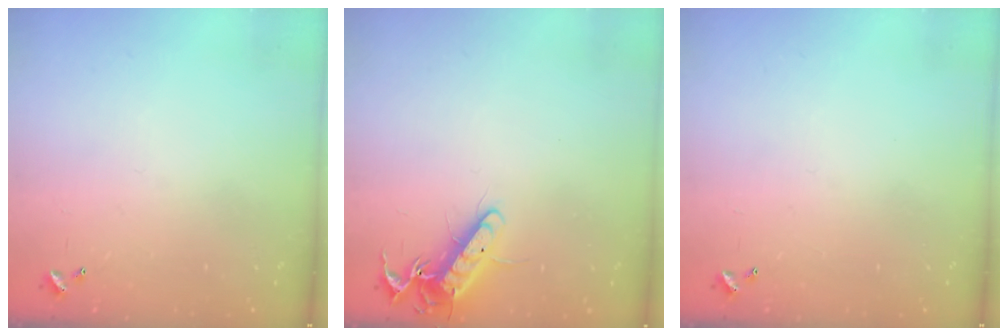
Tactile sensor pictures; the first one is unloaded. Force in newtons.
{"total": 13.7, "press": 13.6, "slide": 1.5}
{"total": 0.0}